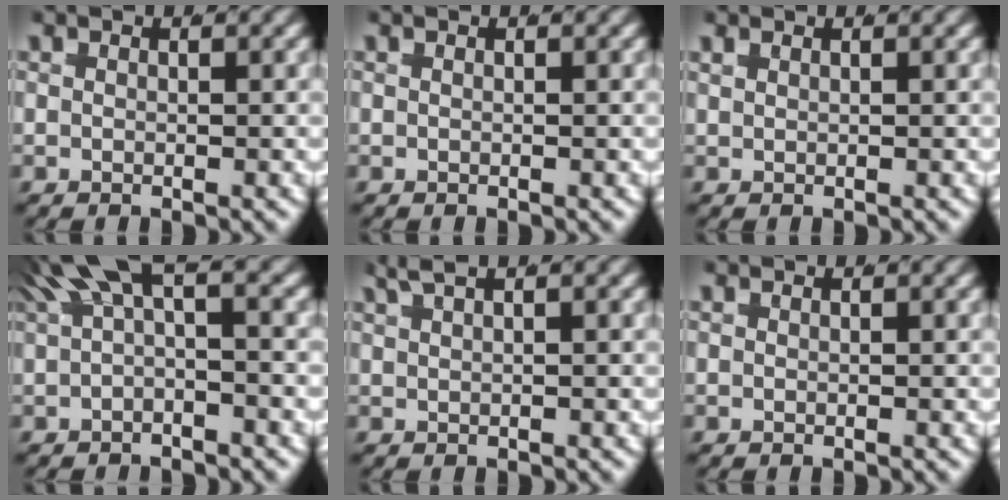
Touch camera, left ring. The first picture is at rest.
{"total": 0.0}
{"total": 0.6, "force": [0.4, 0.4, 0.3], "torque": [-0.006, 0.001, 0.008]}
{"total": 4.3, "force": [1.6, 1.9, 3.5], "torque": [-0.062, 0.009, 0.024]}
{"total": 2.2, "force": [1.7, 0.6, 1.3], "torque": [-0.024, 0.012, 0.026]}
{"total": 0.0}